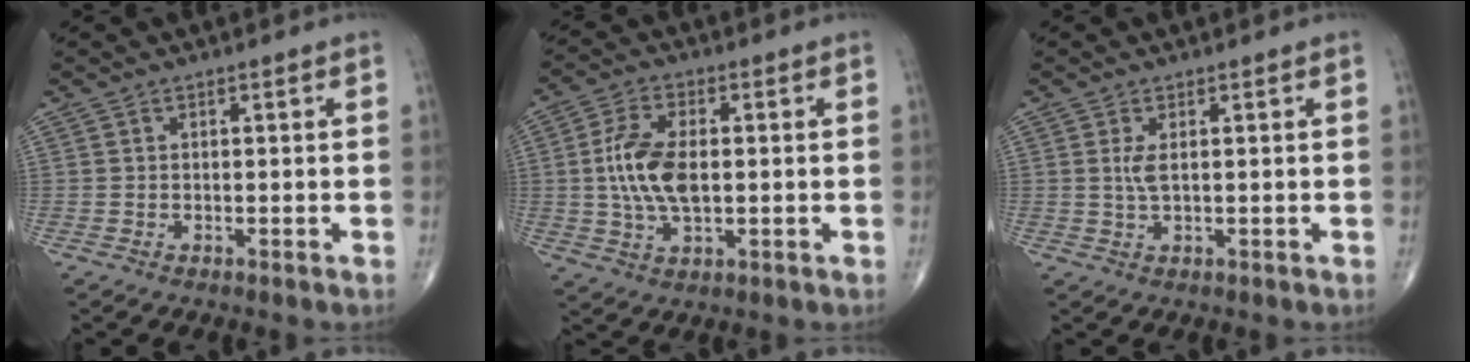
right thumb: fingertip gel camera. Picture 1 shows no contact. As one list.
[{"total": 10.2, "force": [0.2, 5.2, 8.8], "torque": [-0.182, 0.002, 0.005]}, {"total": 2.3, "force": [0.4, 0.6, 2.1], "torque": [-0.053, -0.003, 0.014]}]